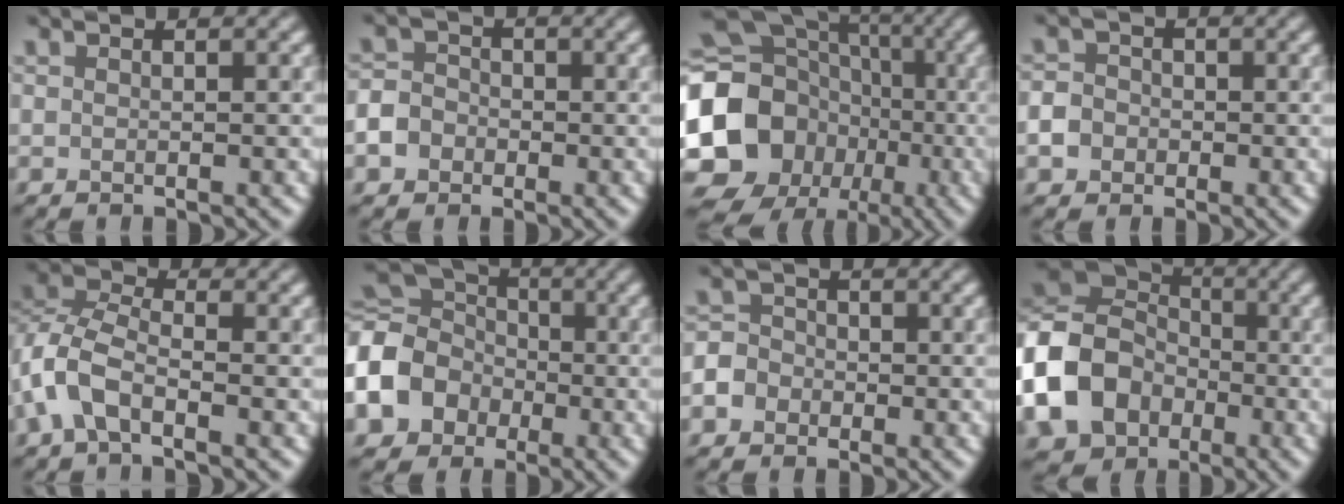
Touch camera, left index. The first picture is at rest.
{"total": 4.2, "force": [-1.8, 3.5, 1.5], "torque": [-0.015, -0.006, -0.044]}
{"total": 19.9, "force": [-3.7, 17.6, 8.4], "torque": [-0.177, -0.006, -0.099]}
{"total": 3.5, "force": [-1.2, 3.0, 1.3], "torque": [-0.011, 0.001, -0.032]}
{"total": 4.7, "force": [-1.9, 2.7, 3.4], "torque": [-0.078, 0.008, -0.055]}
{"total": 12.2, "force": [-2.8, 10.3, 5.9], "torque": [-0.152, -0.015, -0.082]}
{"total": 4.3, "force": [-2.0, 3.7, 1.2], "torque": [-0.006, -0.001, -0.050]}
{"total": 11.4, "force": [-2.9, 9.2, 5.9], "torque": [-0.149, -0.011, -0.073]}